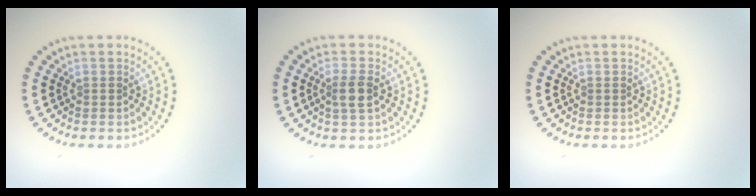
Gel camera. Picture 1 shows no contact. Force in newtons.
{"total": 2.0, "press": 1.8, "slide": 0.9}
{"total": 0.0}